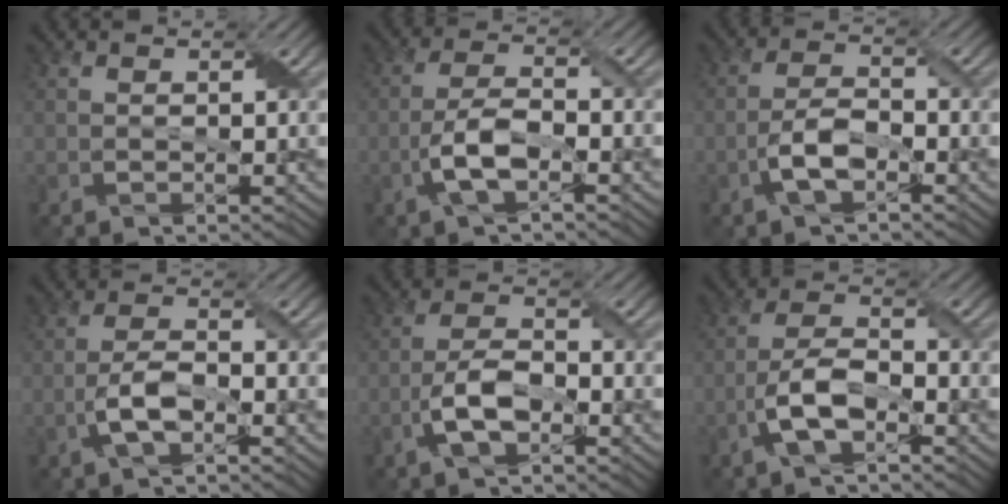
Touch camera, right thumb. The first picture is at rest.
{"total": 5.5, "force": [-2.3, 1.9, 4.6], "torque": [-0.103, 0.005, -0.050]}
{"total": 4.8, "force": [-2.3, 1.9, 3.8], "torque": [-0.083, 0.007, -0.048]}
{"total": 4.5, "force": [-2.1, 1.6, 3.6], "torque": [-0.082, 0.005, -0.044]}
{"total": 5.5, "force": [-2.5, 2.2, 4.3], "torque": [-0.092, 0.008, -0.055]}
{"total": 6.2, "force": [-3.0, 2.3, 4.9], "torque": [-0.102, 0.010, -0.068]}